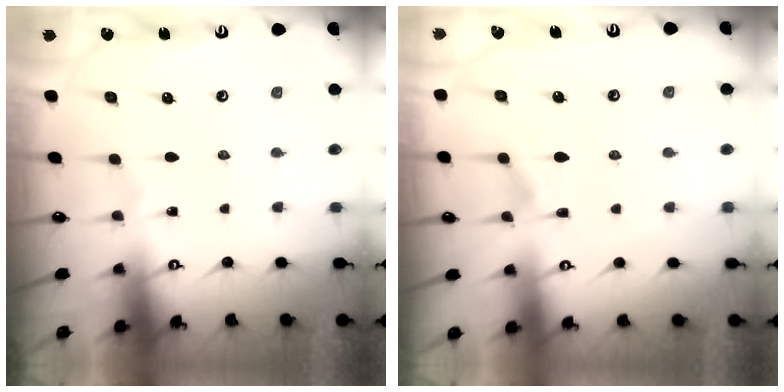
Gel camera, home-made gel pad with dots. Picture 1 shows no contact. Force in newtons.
{"total": 1.7, "press": 1.1, "slide": 1.2}